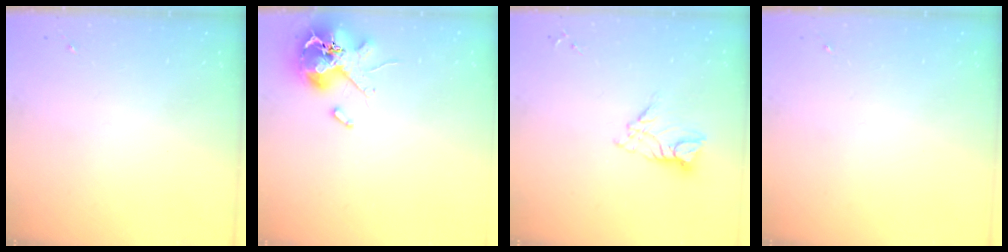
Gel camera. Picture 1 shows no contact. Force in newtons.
{"total": 13.9, "press": 13.8, "slide": 2.0}
{"total": 9.7, "press": 9.6, "slide": 0.9}
{"total": 0.0}